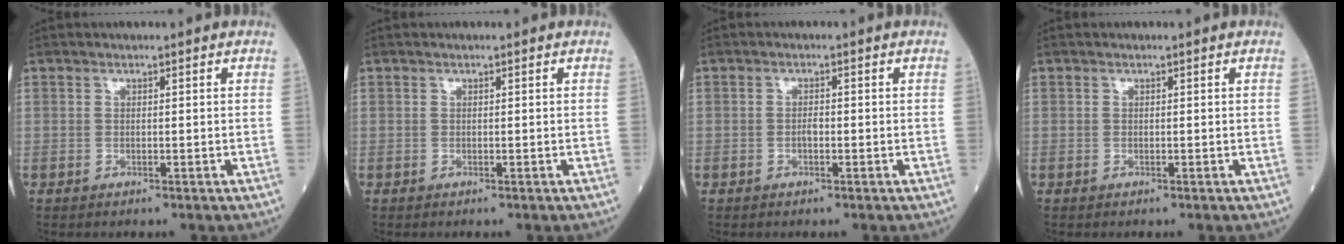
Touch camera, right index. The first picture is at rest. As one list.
[{"total": 0.0}, {"total": 1.2, "force": [-0.4, 0.4, 1.0], "torque": [-0.017, 0.002, -0.008]}, {"total": 0.0}]